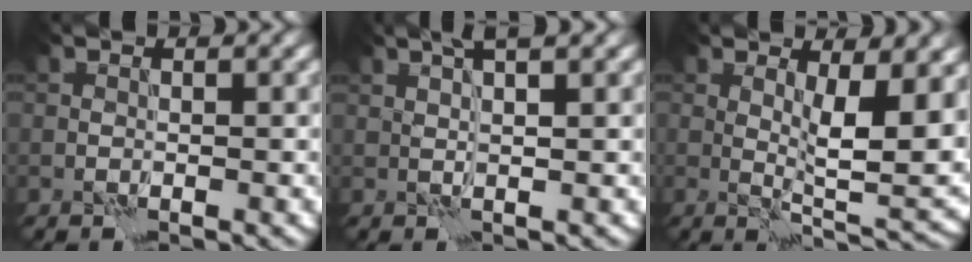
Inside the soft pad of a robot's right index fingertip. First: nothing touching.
{"total": 3.1, "force": [1.9, 0.5, 2.4], "torque": [-0.029, 0.000, 0.020]}
{"total": 7.2, "force": [1.6, 2.2, 6.7], "torque": [-0.103, -0.014, 0.034]}